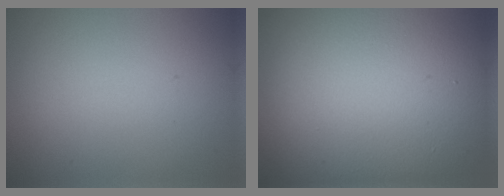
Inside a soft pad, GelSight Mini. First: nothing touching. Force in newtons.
{"total": 18.9, "press": 18.9, "slide": 0.4}